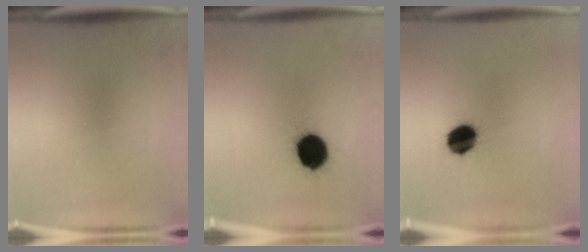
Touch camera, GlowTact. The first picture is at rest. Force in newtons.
{"total": 11.1}
{"total": 9.6}